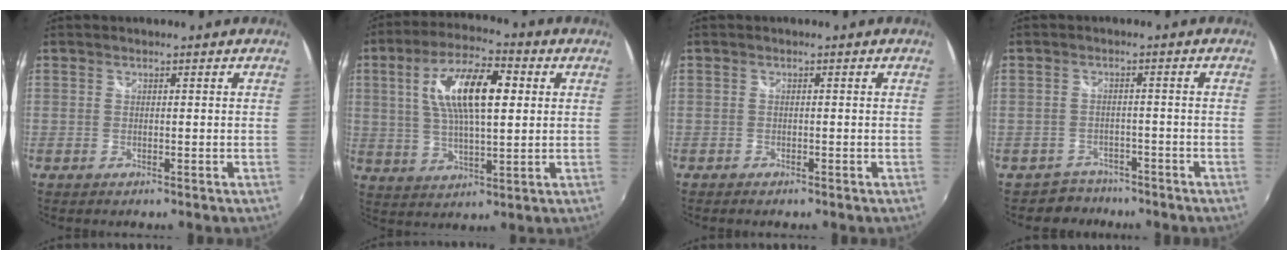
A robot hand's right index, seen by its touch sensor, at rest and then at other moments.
{"total": 14.0, "force": [3.3, 5.1, 12.7], "torque": [-0.234, 0.017, 0.057]}
{"total": 1.1, "force": [-0.9, 0.5, 0.4], "torque": [-0.011, -0.005, -0.017]}
{"total": 4.6, "force": [-3.6, 2.9, -0.5], "torque": [-0.002, 0.010, -0.059]}